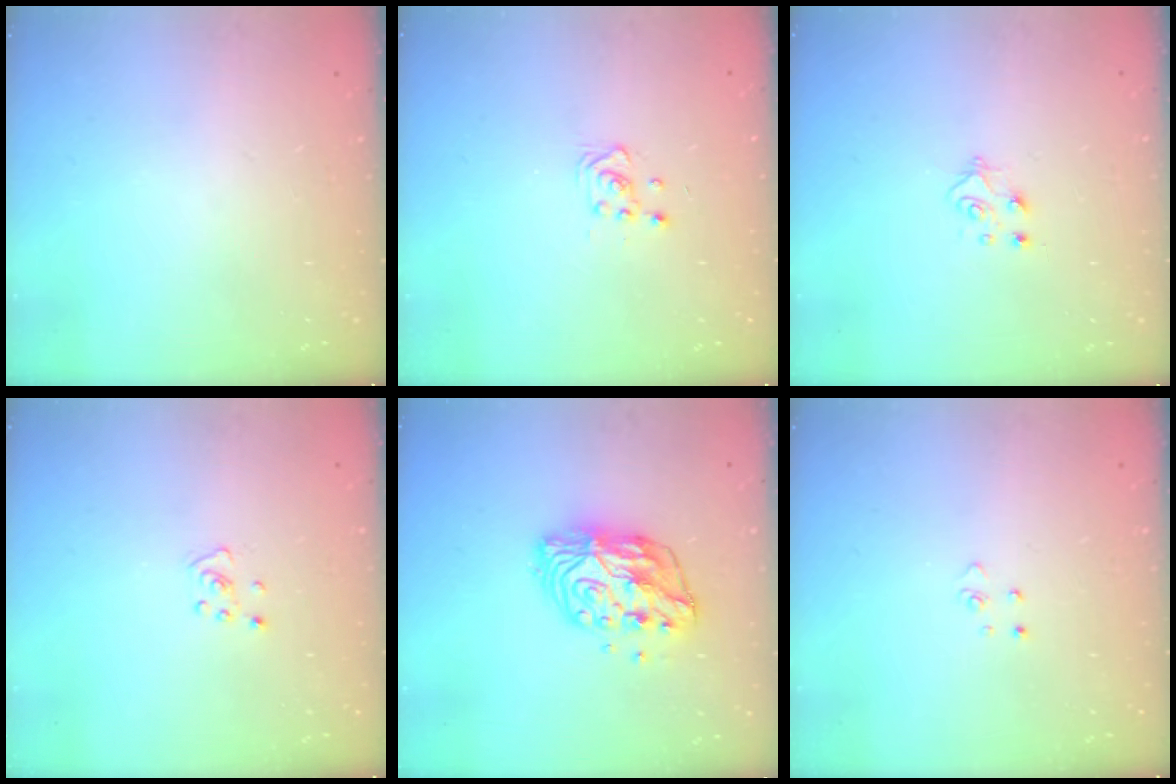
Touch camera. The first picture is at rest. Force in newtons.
{"total": 3.8, "press": 3.7, "slide": 0.6}
{"total": 6.1, "press": 6.1, "slide": 0.7}
{"total": 3.2, "press": 3.2, "slide": 0.2}
{"total": 13.2, "press": 13.2, "slide": 0.9}
{"total": 2.8, "press": 2.8, "slide": 0.3}